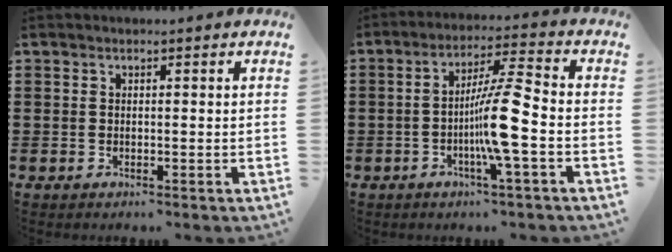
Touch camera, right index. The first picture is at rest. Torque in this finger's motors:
{"motor_torque": [2.14, 0.00, 0.87, 0.21]}